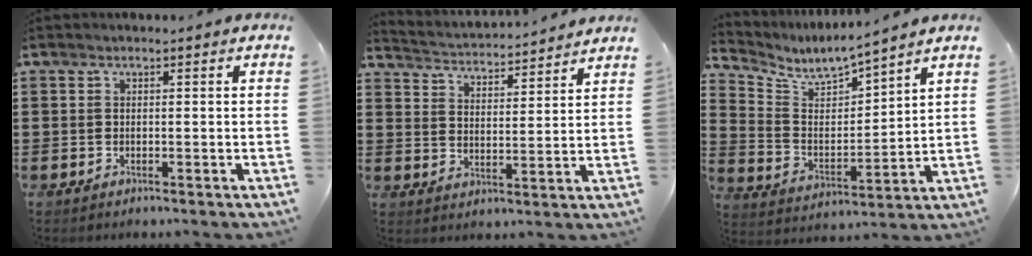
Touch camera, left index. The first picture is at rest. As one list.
[{"total": 2.9, "force": [2.9, -0.3, -0.4], "torque": [-0.013, -0.031, 0.043]}, {"total": 5.5, "force": [5.2, 1.1, 1.7], "torque": [-0.062, -0.037, 0.085]}]